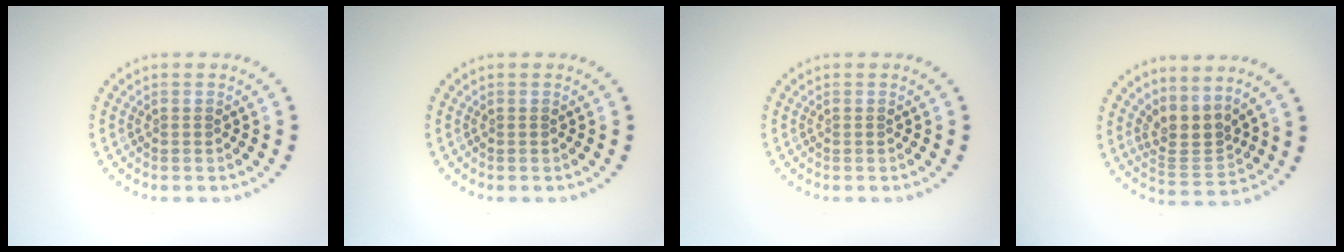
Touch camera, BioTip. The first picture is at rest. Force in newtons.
{"total": 0.0}
{"total": 0.0}
{"total": 3.0, "press": 2.2, "slide": 2.0}